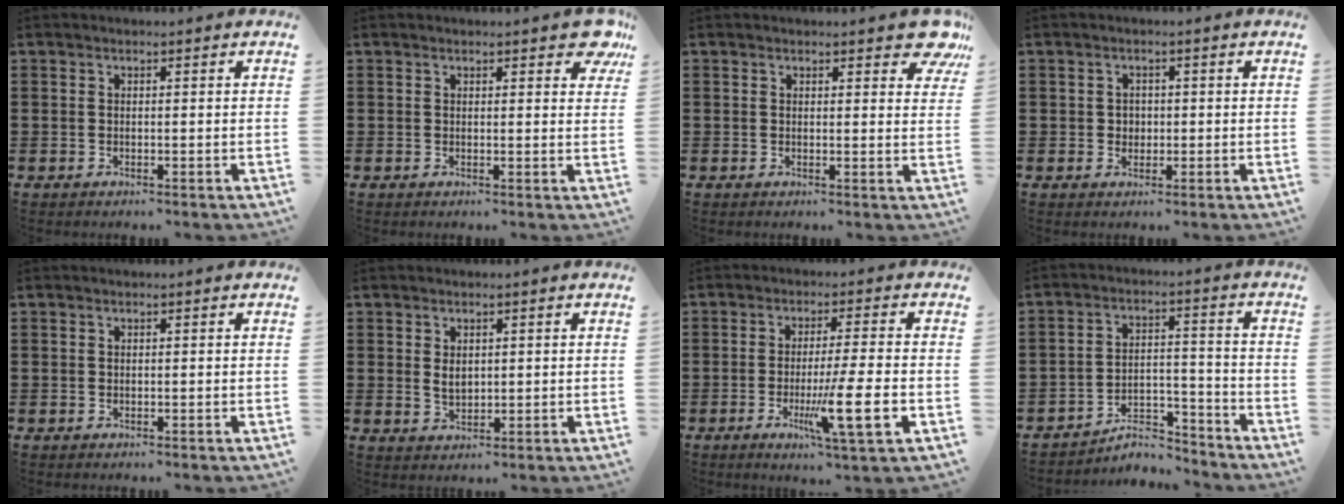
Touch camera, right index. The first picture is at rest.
{"total": 2.5, "force": [1.7, 1.0, 1.6], "torque": [-0.013, 0.000, 0.025]}
{"total": 3.1, "force": [2.4, 1.2, 1.6], "torque": [-0.007, -0.006, 0.038]}
{"total": 1.7, "force": [0.1, 1.6, 0.5], "torque": [-0.015, 0.008, 0.000]}
{"total": 0.0}
{"total": 2.4, "force": [0.6, 1.6, 1.7], "torque": [-0.028, 0.002, 0.010]}
{"total": 9.8, "force": [-2.9, 0.3, 9.4], "torque": [-0.172, -0.021, -0.051]}
{"total": 6.3, "force": [-5.7, 1.8, 1.9], "torque": [-0.026, 0.016, -0.106]}